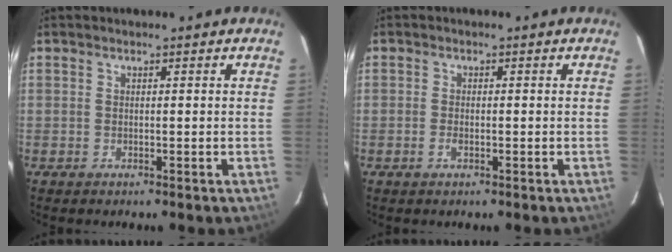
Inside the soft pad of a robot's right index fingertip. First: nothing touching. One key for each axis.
{"total": 1.4, "fx": -0.6, "fy": 0.7, "fz": 1.1, "tx": -0.023, "ty": 0.000, "tz": -0.012}